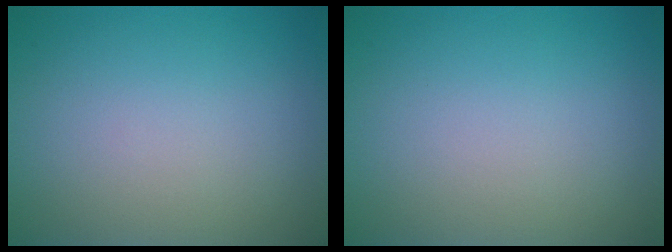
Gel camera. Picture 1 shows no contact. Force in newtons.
{"total": 0.0}